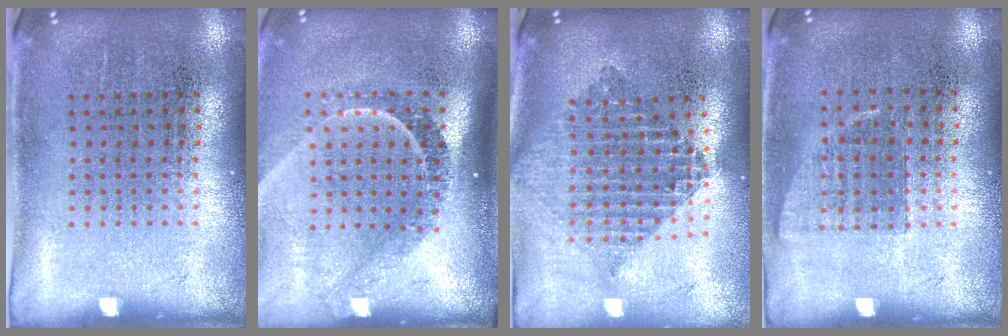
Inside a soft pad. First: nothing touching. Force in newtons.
{"total": 2.3, "press": 1.6, "slide": 1.7}
{"total": 2.1, "press": 1.7, "slide": 1.2}
{"total": 0.6, "press": 0.6, "slide": 0.1}